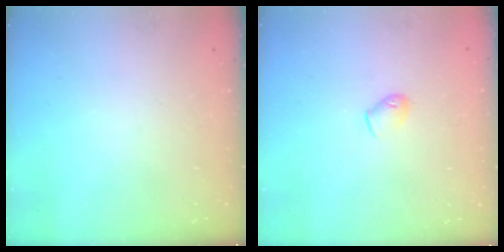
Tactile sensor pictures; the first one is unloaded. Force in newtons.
{"total": 4.1, "press": 4.0, "slide": 0.8}